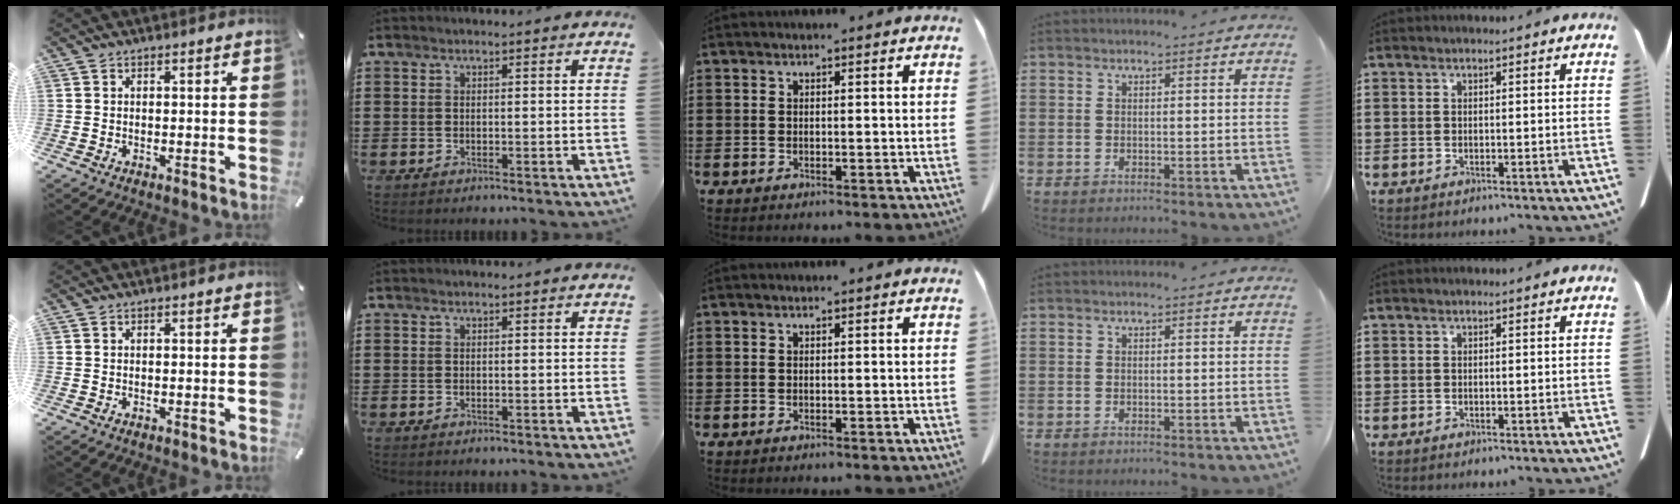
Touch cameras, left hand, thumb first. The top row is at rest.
{}